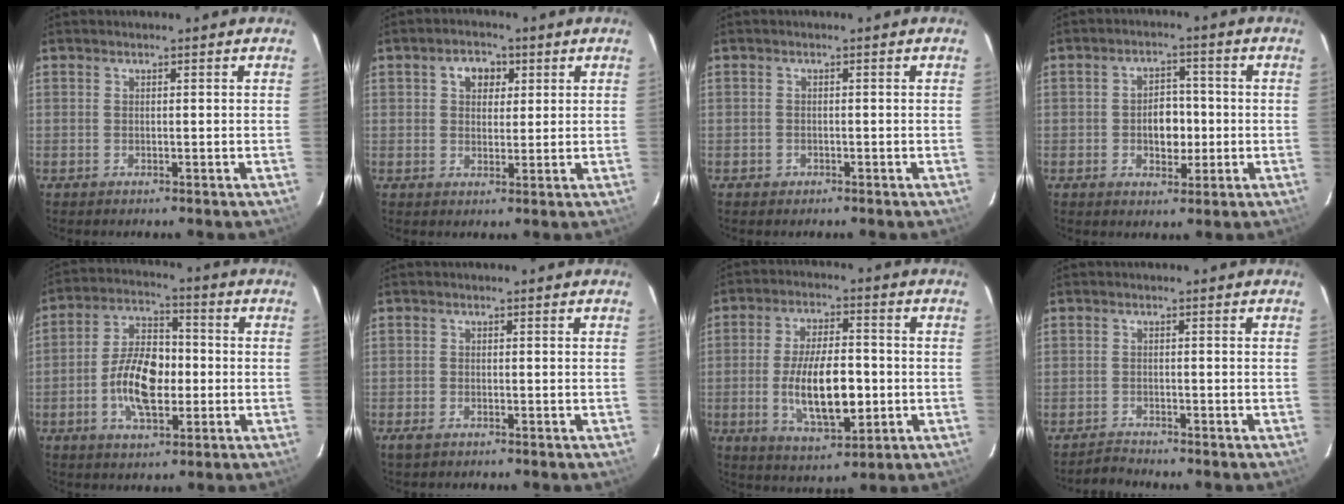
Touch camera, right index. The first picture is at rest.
{"total": 4.7, "force": [1.7, 3.6, 2.5], "torque": [-0.035, 0.015, 0.029]}
{"total": 1.3, "force": [-0.7, 1.0, 0.1], "torque": [-0.003, 0.002, -0.009]}
{"total": 5.9, "force": [-0.8, 4.2, 4.1], "torque": [-0.071, 0.009, -0.005]}
{"total": 12.2, "force": [-2.4, 6.6, 10.0], "torque": [-0.195, 0.012, -0.043]}
{"total": 2.0, "force": [-1.4, 1.0, 1.0], "torque": [-0.023, -0.005, -0.028]}
{"total": 13.5, "force": [-2.3, 5.3, 12.2], "torque": [-0.229, -0.009, -0.031]}
{"total": 1.9, "force": [-1.8, 0.3, -0.5], "torque": [0.003, 0.004, -0.038]}